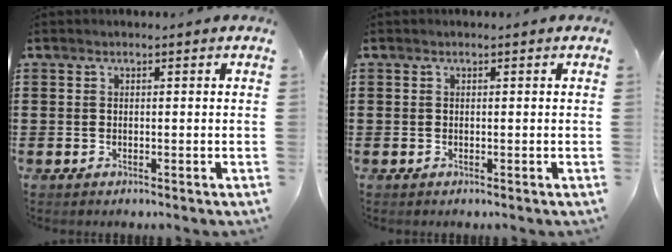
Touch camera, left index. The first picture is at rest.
{"total": 0.0}